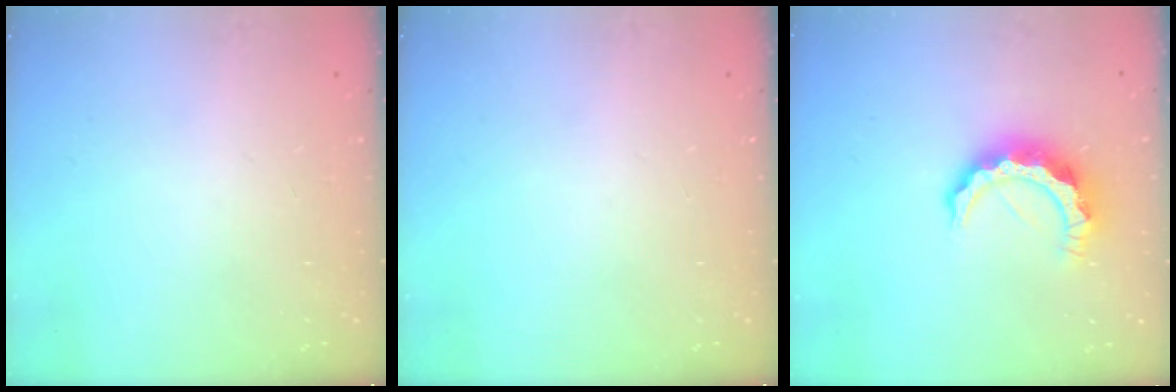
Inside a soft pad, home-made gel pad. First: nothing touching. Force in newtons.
{"total": 0.0}
{"total": 9.5, "press": 9.5, "slide": 0.8}